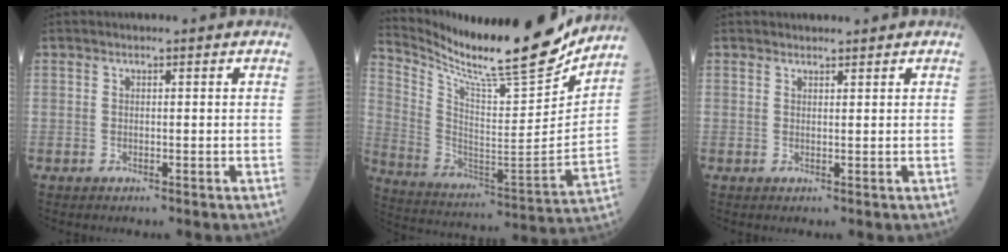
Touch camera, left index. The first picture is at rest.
{"total": 22.5, "force": [19.7, 1.7, 10.7], "torque": [-0.202, -0.059, 0.314]}
{"total": 1.1, "force": [1.1, 0.2, 0.0], "torque": [-0.007, 0.002, 0.020]}